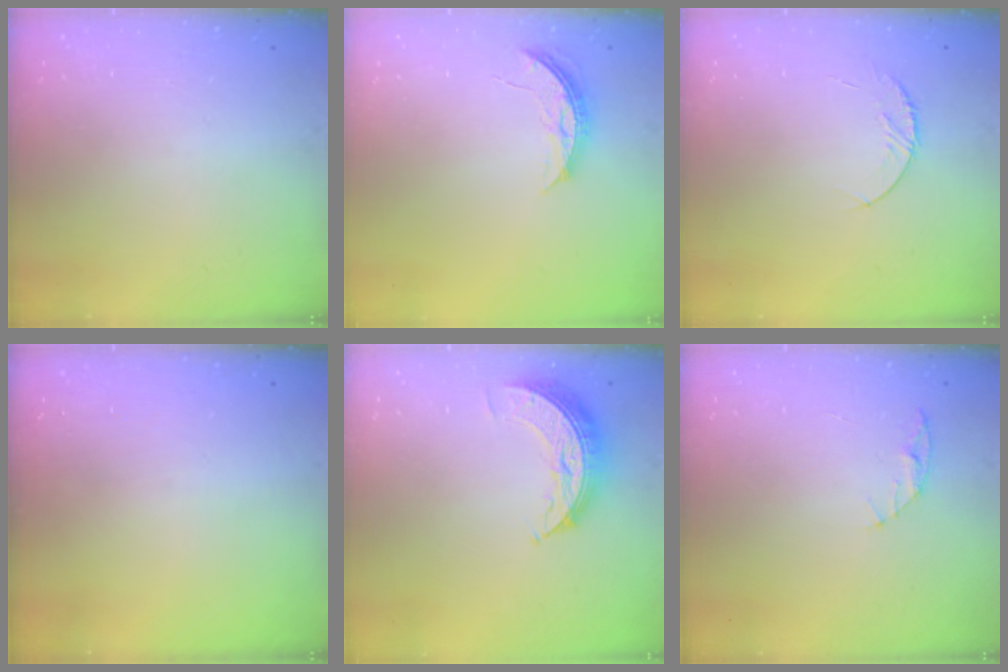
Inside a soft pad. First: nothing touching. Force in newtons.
{"total": 5.8, "press": 5.7, "slide": 0.5}
{"total": 5.3, "press": 5.3, "slide": 0.6}
{"total": 0.0}
{"total": 7.9, "press": 7.9, "slide": 0.6}
{"total": 5.7, "press": 5.6, "slide": 0.7}